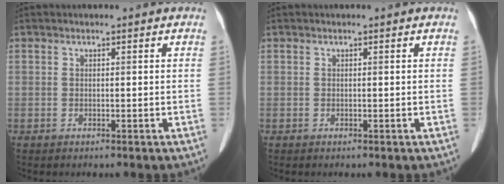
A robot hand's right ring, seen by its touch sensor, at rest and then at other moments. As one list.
[{"total": 0.0}]